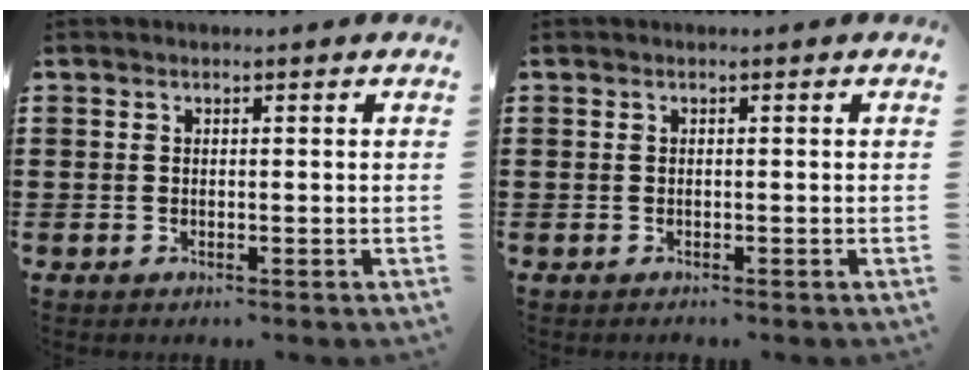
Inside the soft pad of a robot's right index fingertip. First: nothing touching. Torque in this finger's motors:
{"motor_torque": [0.46, 0.24, -0.74, -0.17]}